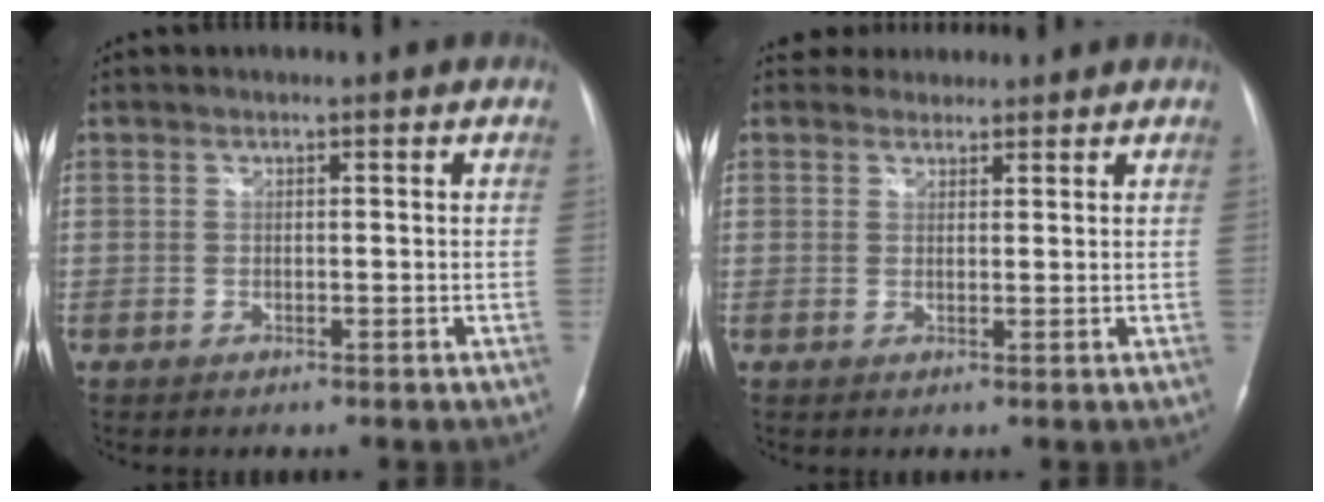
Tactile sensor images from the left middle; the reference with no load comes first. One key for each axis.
{"total": 3.2, "fx": 2.9, "fy": 1.2, "fz": -0.3, "tx": 0.012, "ty": 0.015, "tz": 0.046}